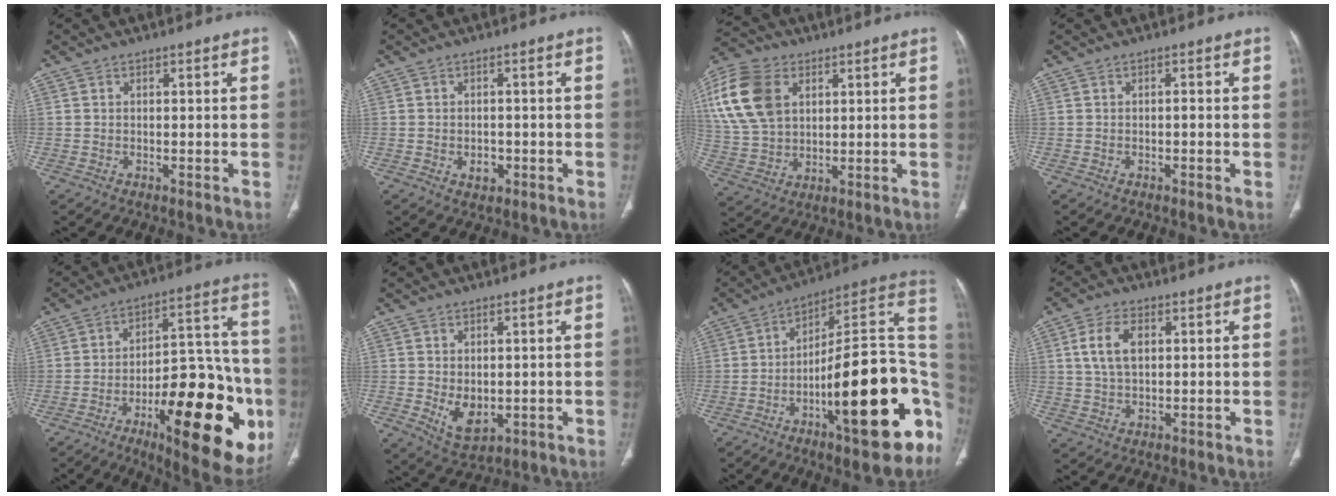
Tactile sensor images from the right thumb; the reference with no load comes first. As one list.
[{"total": 2.9, "force": [-0.9, 2.1, 1.7], "torque": [-0.013, 0.005, -0.007]}, {"total": 16.5, "force": [5.3, 11.4, 10.8], "torque": [-0.220, 0.000, 0.106]}, {"total": 0.9, "force": [-0.2, 0.3, 0.9], "torque": [-0.011, 0.002, -0.004]}, {"total": 29.0, "force": [-10.2, 10.7, 24.9], "torque": [-0.299, 0.046, -0.136]}, {"total": 6.1, "force": [-0.4, 3.9, 4.6], "torque": [-0.062, -0.014, 0.010]}, {"total": 27.7, "force": [-8.3, 8.5, 25.0], "torque": [-0.274, 0.048, -0.118]}, {"total": 6.6, "force": [1.6, 3.8, 5.2], "torque": [-0.104, 0.002, 0.030]}]